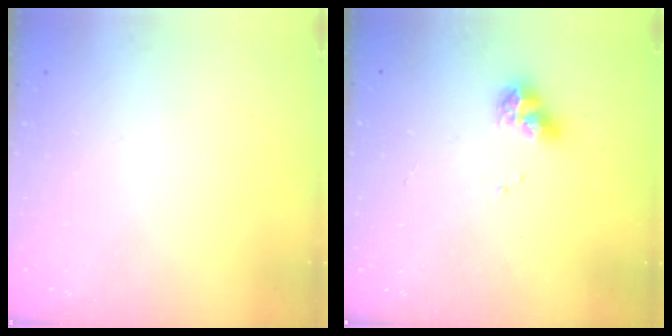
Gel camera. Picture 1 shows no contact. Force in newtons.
{"total": 8.3, "press": 8.3, "slide": 1.1}